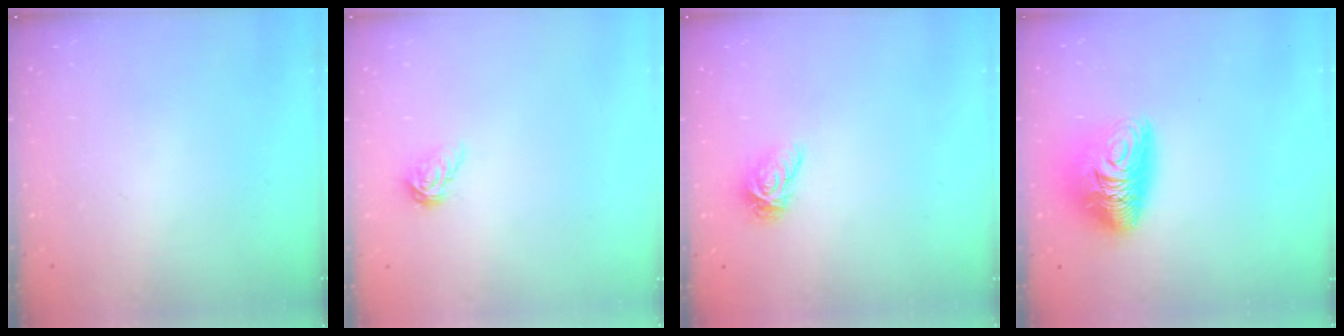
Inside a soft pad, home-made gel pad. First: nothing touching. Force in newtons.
{"total": 5.3, "press": 5.2, "slide": 0.4}
{"total": 5.7, "press": 5.7, "slide": 0.2}
{"total": 11.5, "press": 11.5, "slide": 0.9}